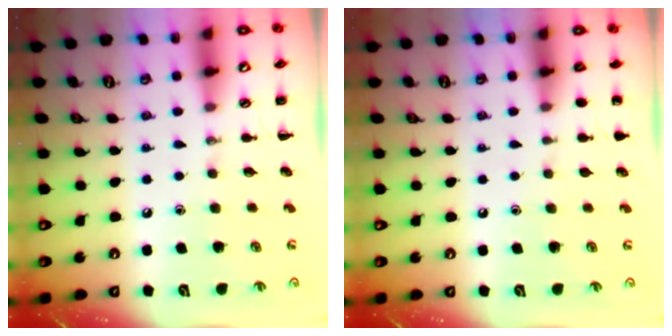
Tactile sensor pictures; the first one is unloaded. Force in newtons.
{"total": 1.1, "press": 1.0, "slide": 0.2}